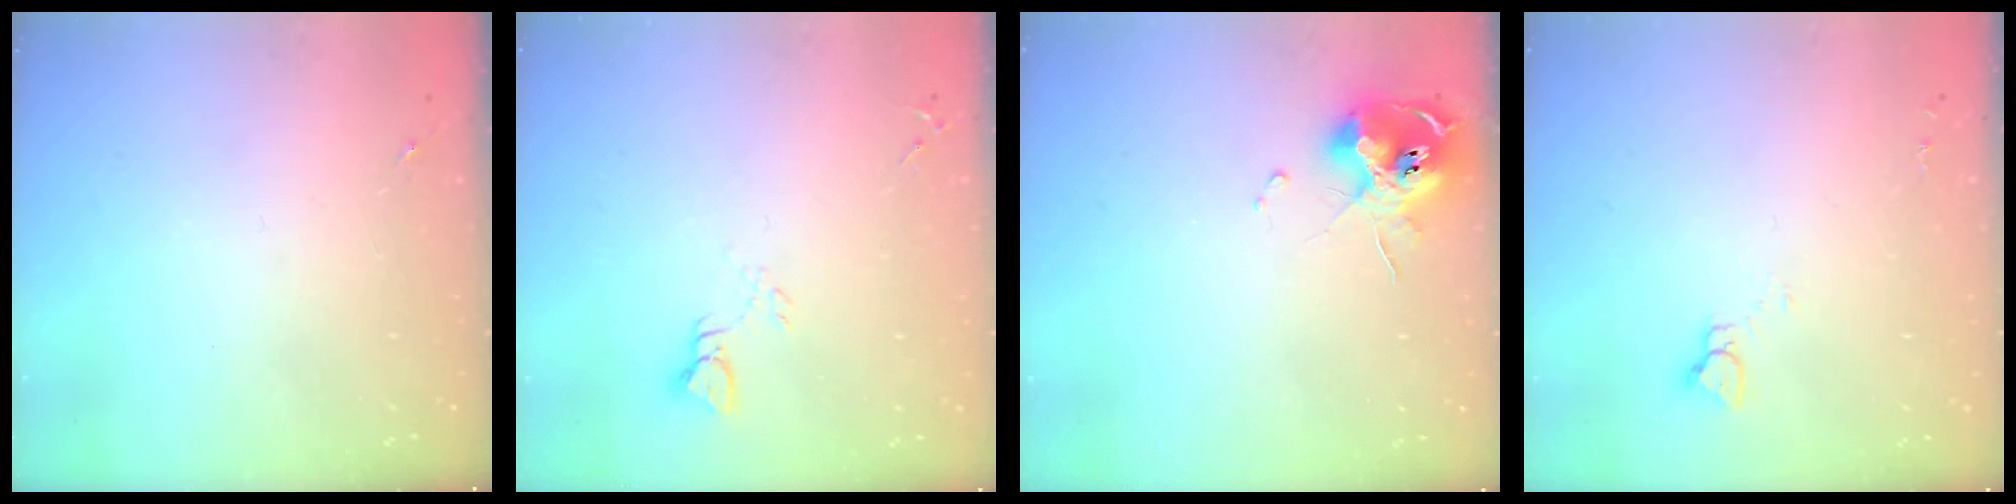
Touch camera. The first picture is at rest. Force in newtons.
{"total": 2.8, "press": 2.8, "slide": 0.2}
{"total": 11.5, "press": 11.4, "slide": 1.8}
{"total": 3.6, "press": 3.6, "slide": 0.3}